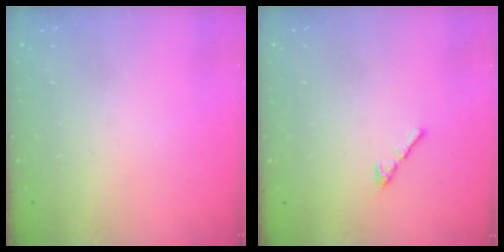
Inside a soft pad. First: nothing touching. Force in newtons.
{"total": 0.6, "press": 0.4, "slide": 0.4}